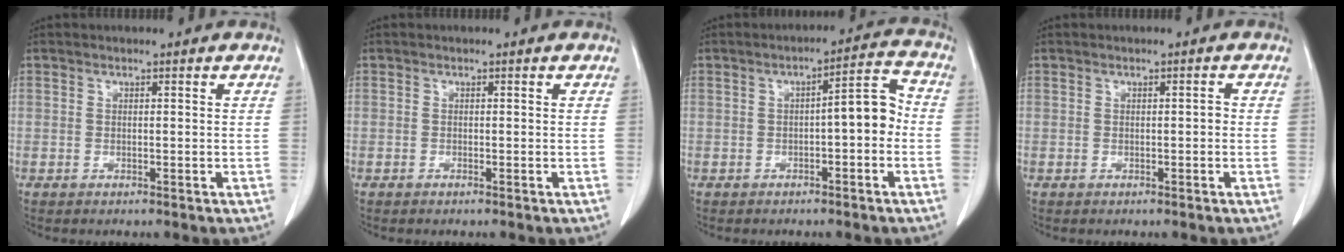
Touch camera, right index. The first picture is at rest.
{"total": 0.0}
{"total": 6.0, "force": [-1.0, 1.4, 5.7], "torque": [-0.073, 0.027, -0.017]}
{"total": 0.6, "force": [-0.2, 0.2, 0.6], "torque": [-0.009, 0.002, -0.002]}